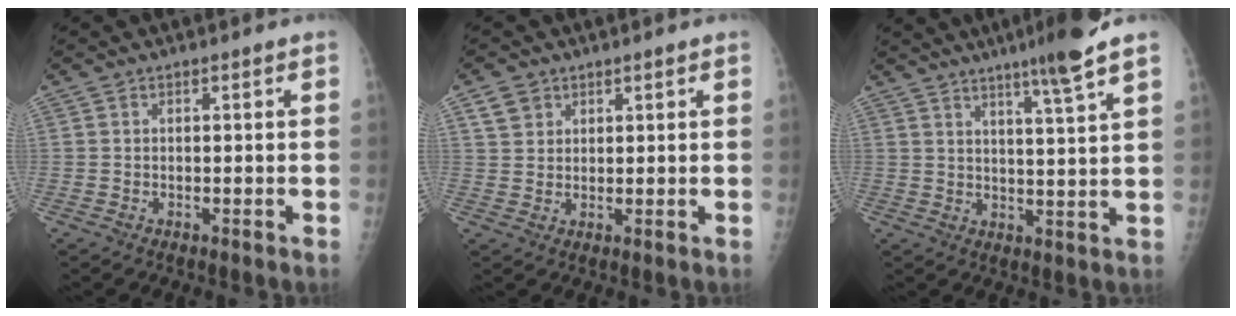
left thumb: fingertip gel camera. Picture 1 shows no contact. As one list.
[{"total": 3.5, "force": [2.0, 2.7, 1.1], "torque": [-0.007, -0.008, 0.041]}, {"total": 9.0, "force": [6.1, -0.7, 6.6], "torque": [-0.098, -0.031, 0.093]}]